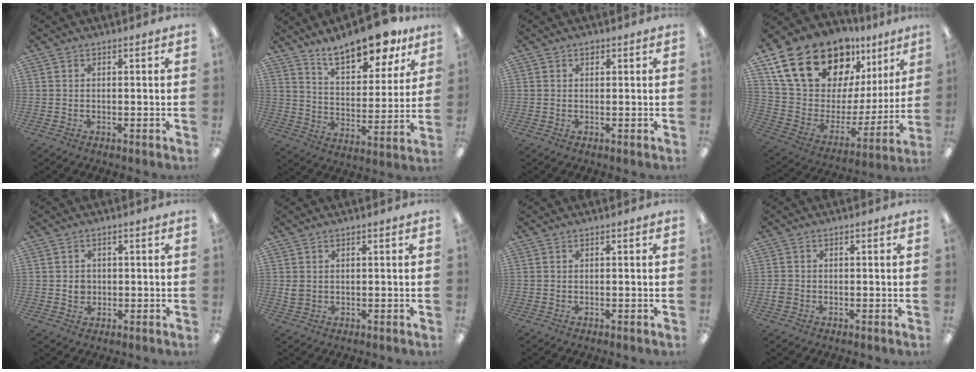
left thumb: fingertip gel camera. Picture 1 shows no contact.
{"total": 15.1, "force": [12.9, 4.7, 6.4], "torque": [-0.104, -0.084, 0.226]}
{"total": 1.0, "force": [0.6, 0.6, 0.5], "torque": [-0.005, -0.001, 0.009]}
{"total": 23.2, "force": [16.5, 11.6, 11.3], "torque": [-0.203, -0.104, 0.306]}
{"total": 2.8, "force": [0.1, 2.5, 1.2], "torque": [-0.018, 0.004, -0.002]}
{"total": 2.1, "force": [0.5, 1.8, 1.0], "torque": [-0.021, 0.005, 0.009]}
{"total": 0.0}
{"total": 2.1, "force": [-0.7, 1.8, 0.9], "torque": [-0.015, 0.004, -0.013]}